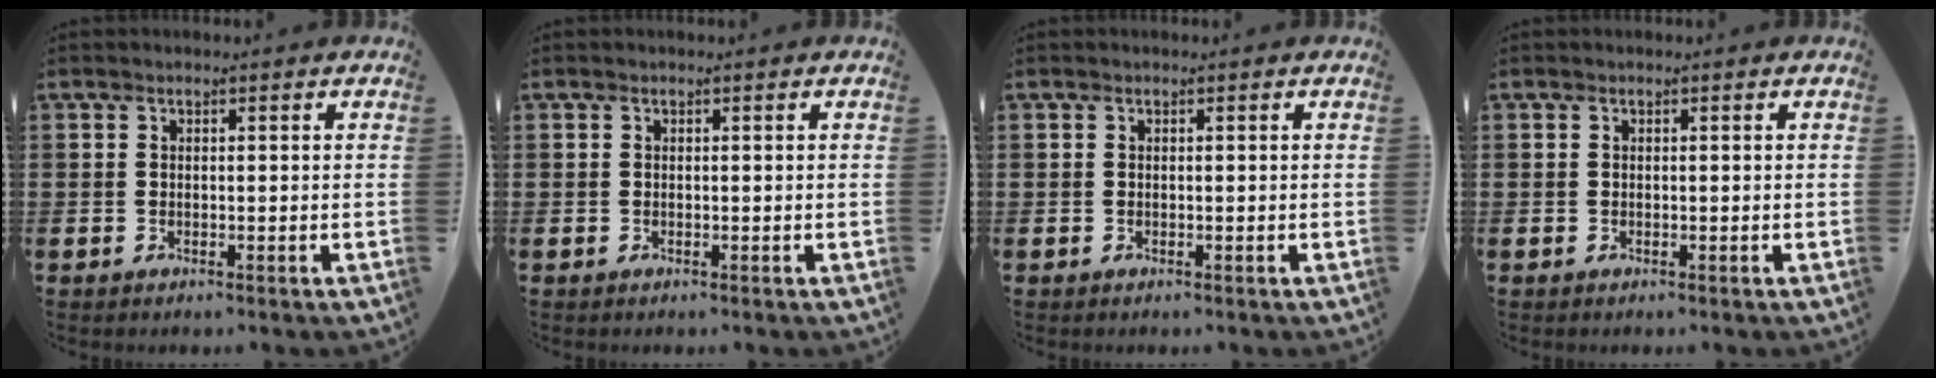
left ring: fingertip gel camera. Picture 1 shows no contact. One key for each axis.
{"total": 0.0}
{"total": 0.0}
{"total": 0.0}